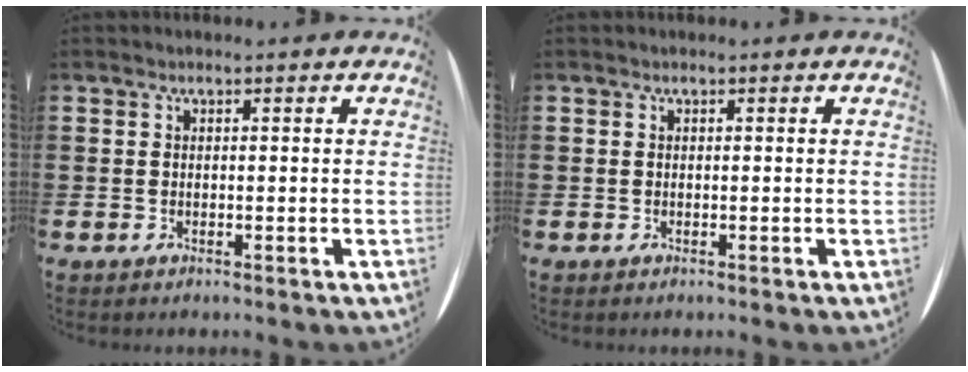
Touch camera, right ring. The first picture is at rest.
{"total": 0.0}